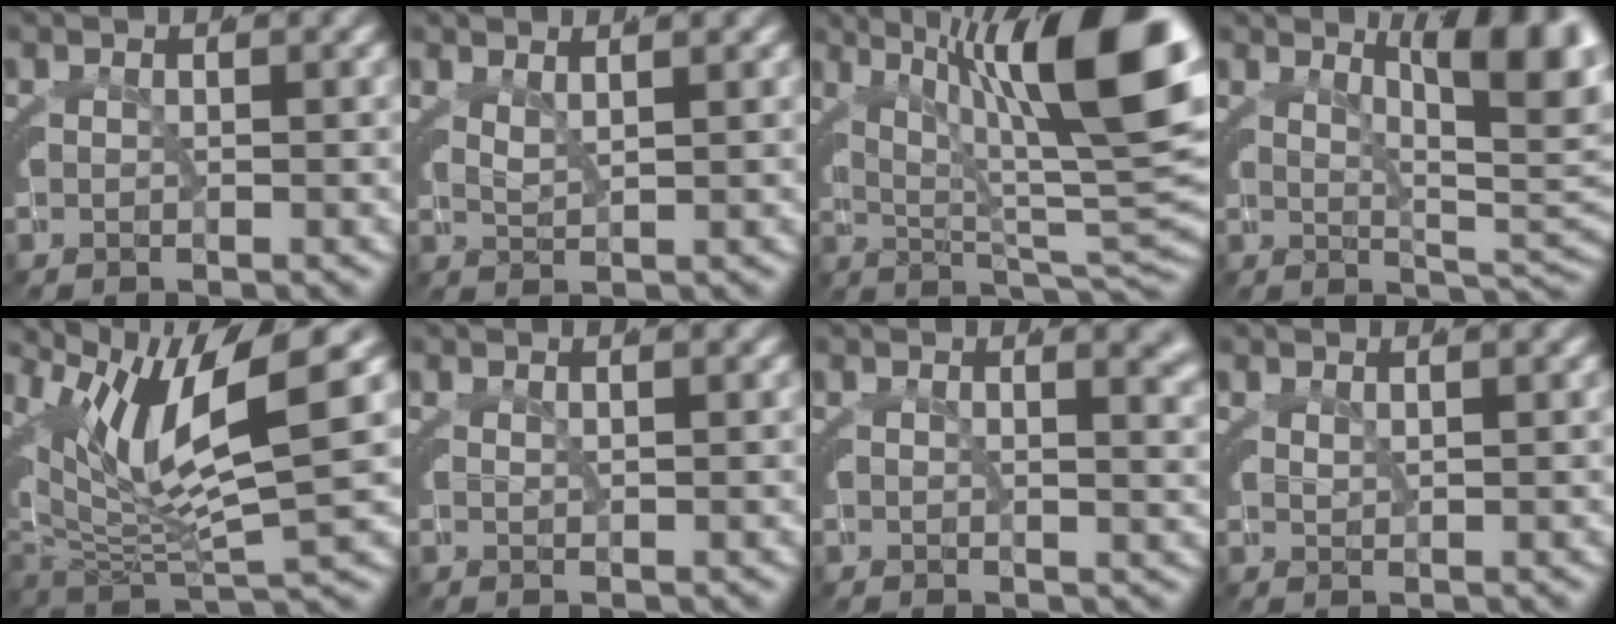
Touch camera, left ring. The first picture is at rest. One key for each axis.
{"total": 1.9, "fx": 1.6, "fy": 0.0, "fz": 0.9, "tx": -0.021, "ty": -0.008, "tz": 0.036}
{"total": 14.1, "fx": 3.2, "fy": 4.9, "fz": 12.8, "tx": -0.162, "ty": 0.005, "tz": 0.050}
{"total": 8.3, "fx": 2.8, "fy": 2.4, "fz": 7.5, "tx": -0.070, "ty": 0.002, "tz": 0.040}
{"total": 10.5, "fx": 2.7, "fy": 5.1, "fz": 8.8, "tx": -0.148, "ty": 0.001, "tz": 0.041}
{"total": 0.7, "fx": 0.5, "fy": -0.3, "fz": 0.3, "tx": -0.004, "ty": -0.001, "tz": 0.010}
{"total": 2.2, "fx": 1.4, "fy": 0.3, "fz": 1.7, "tx": -0.013, "ty": -0.002, "tz": 0.018}
{"total": 1.1, "fx": 0.9, "fy": -0.5, "fz": 0.2, "tx": -0.006, "ty": -0.006, "tz": 0.023}